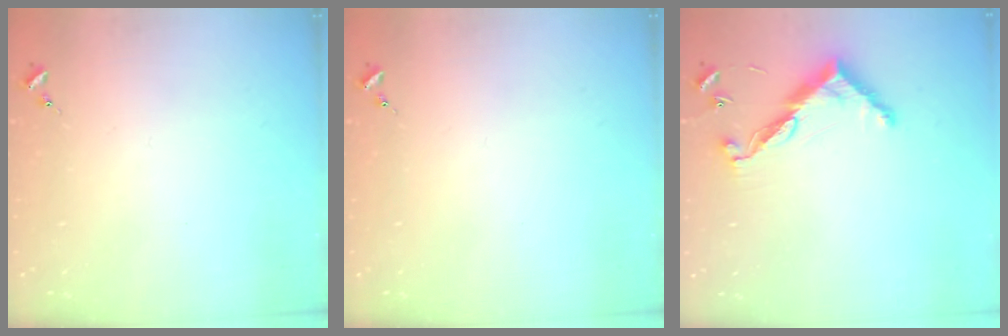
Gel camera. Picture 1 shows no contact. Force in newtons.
{"total": 0.0}
{"total": 10.9, "press": 10.9, "slide": 0.4}